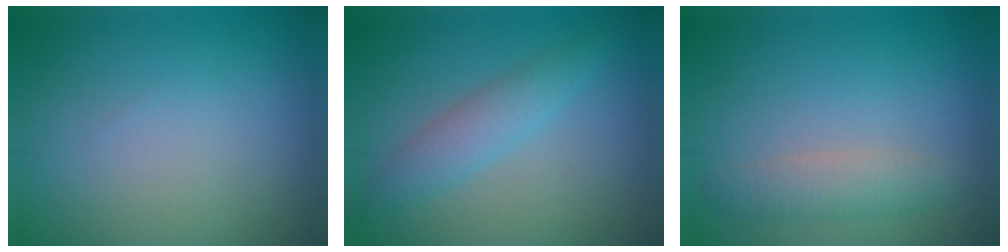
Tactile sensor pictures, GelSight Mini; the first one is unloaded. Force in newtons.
{"total": 2.8, "press": 2.8, "slide": 0.0}
{"total": 2.5, "press": 2.5, "slide": 0.1}